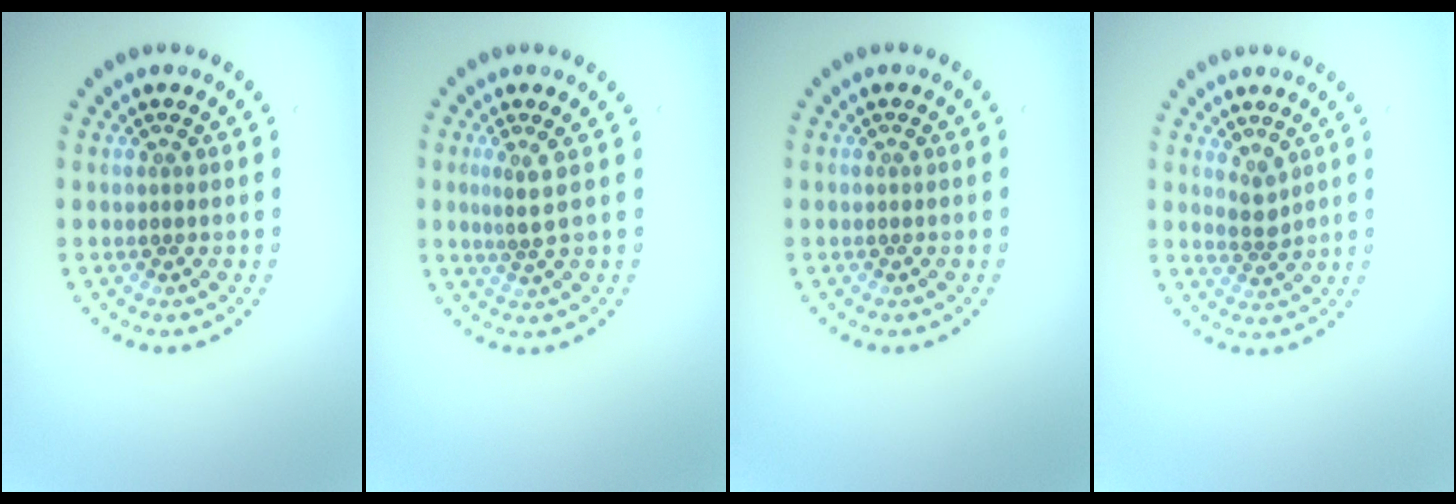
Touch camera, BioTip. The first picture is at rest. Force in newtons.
{"total": 1.9, "press": 1.2, "slide": 1.5}
{"total": 0.0}
{"total": 1.6, "press": 1.2, "slide": 1.1}